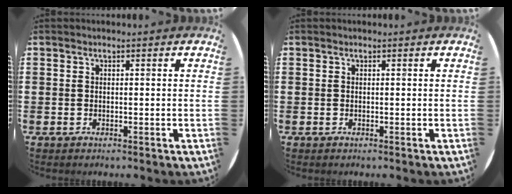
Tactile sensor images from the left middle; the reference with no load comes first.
{"total": 0.0}